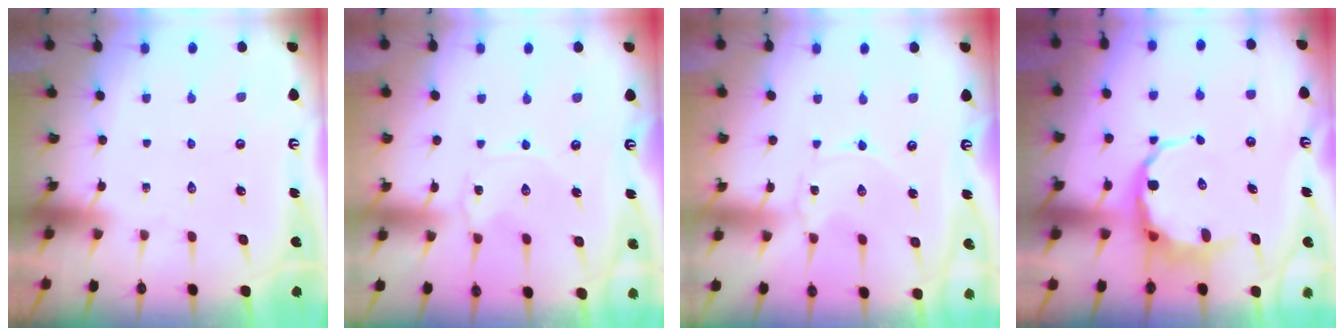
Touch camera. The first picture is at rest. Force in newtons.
{"total": 2.0, "press": 2.0, "slide": 0.2}
{"total": 0.0}
{"total": 7.7, "press": 7.4, "slide": 2.1}